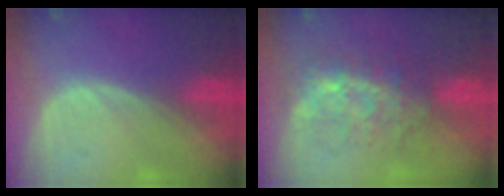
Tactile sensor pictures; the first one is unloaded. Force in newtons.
{"total": 7.6, "press": 7.0, "slide": 3.0}